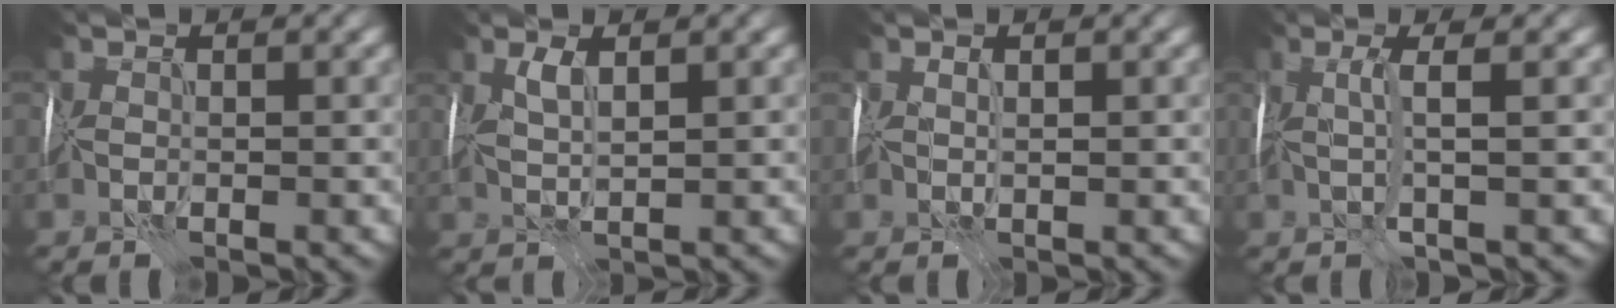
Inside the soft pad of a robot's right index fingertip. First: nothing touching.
{"total": 1.9, "force": [1.1, 0.4, 1.5], "torque": [-0.035, 0.011, 0.023]}
{"total": 0.8, "force": [0.6, 0.2, 0.5], "torque": [-0.004, 0.011, 0.011]}
{"total": 2.2, "force": [0.4, 0.2, 2.2], "torque": [-0.038, 0.006, 0.008]}